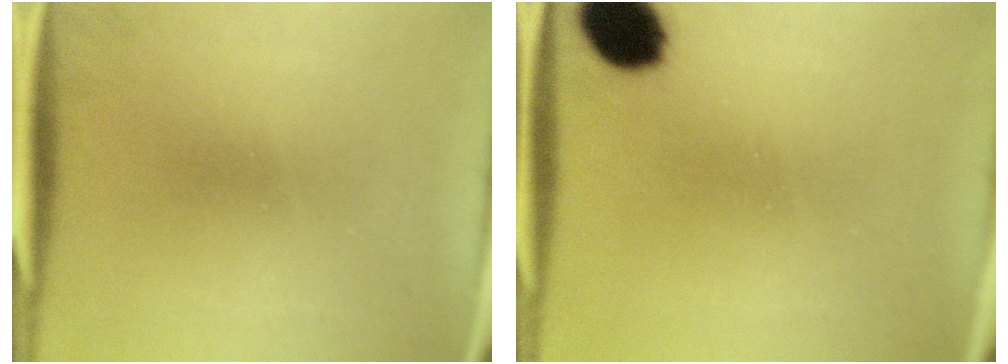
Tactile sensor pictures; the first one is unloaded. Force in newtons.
{"total": 10.6}